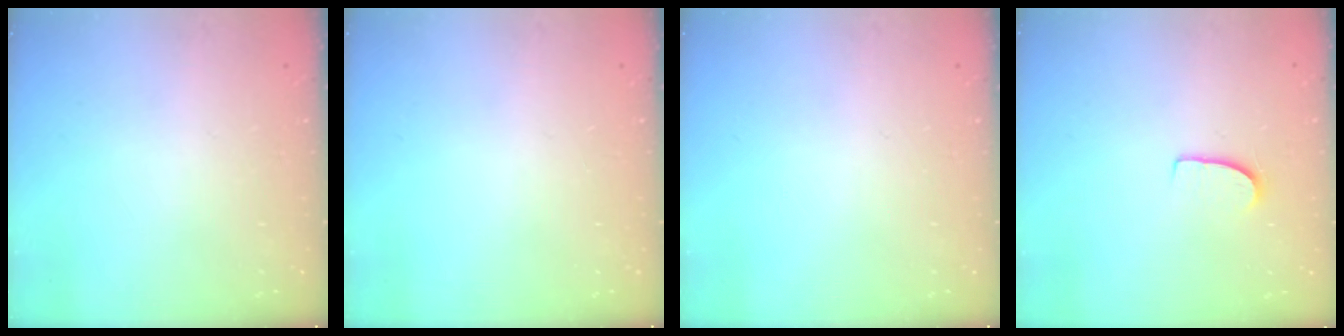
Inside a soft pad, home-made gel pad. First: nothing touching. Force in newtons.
{"total": 0.0}
{"total": 0.0}
{"total": 6.6, "press": 6.5, "slide": 0.4}